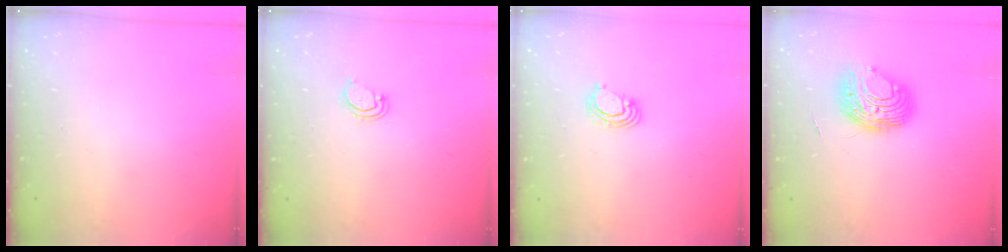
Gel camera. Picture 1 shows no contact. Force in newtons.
{"total": 3.1, "press": 3.1, "slide": 0.2}
{"total": 3.0, "press": 2.9, "slide": 0.3}
{"total": 8.8, "press": 8.8, "slide": 0.6}